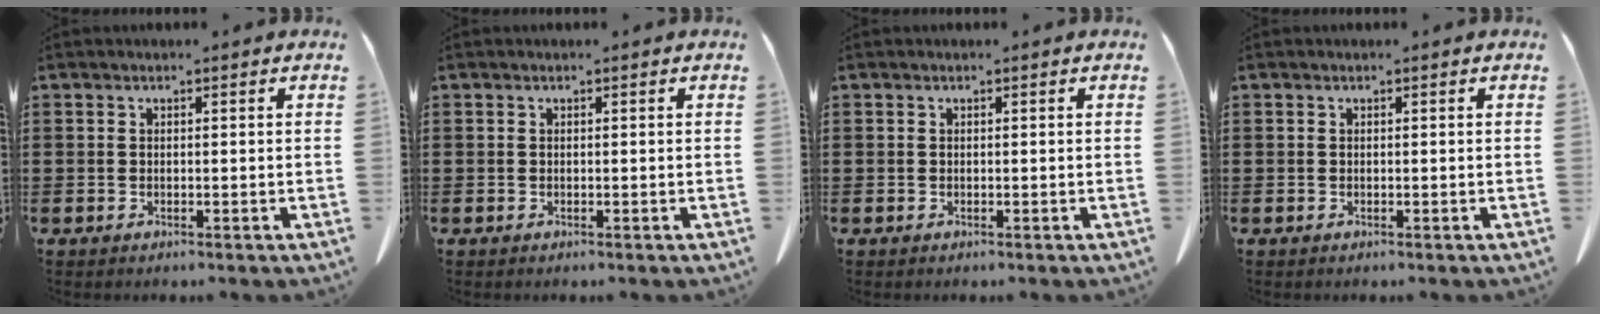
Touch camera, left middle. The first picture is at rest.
{"total": 0.0}
{"total": 0.0}
{"total": 0.0}